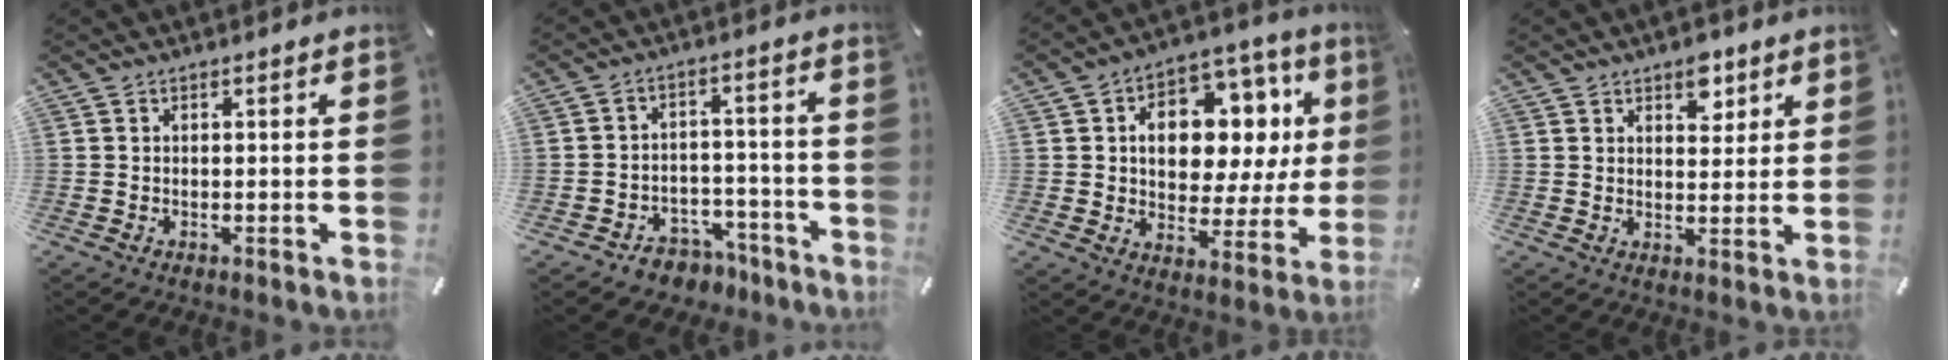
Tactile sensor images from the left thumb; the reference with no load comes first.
{"total": 6.4, "force": [-4.2, 4.6, 1.6], "torque": [-0.018, 0.032, -0.071]}
{"total": 14.5, "force": [3.9, 10.0, 9.7], "torque": [-0.145, -0.023, 0.073]}
{"total": 5.7, "force": [3.7, 3.5, 2.5], "torque": [-0.012, -0.018, 0.057]}